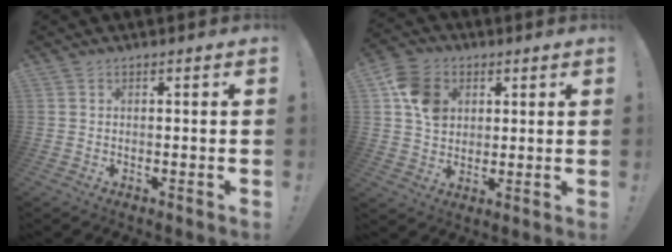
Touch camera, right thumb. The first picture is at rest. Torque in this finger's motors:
{"motor_torque": [1.14, 1.36, 0.40, 0.56, 0.13]}